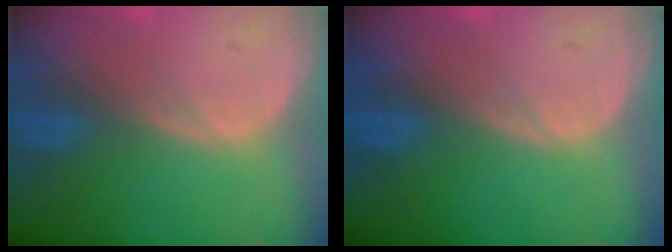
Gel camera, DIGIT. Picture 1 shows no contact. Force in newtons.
{"total": 0.0}